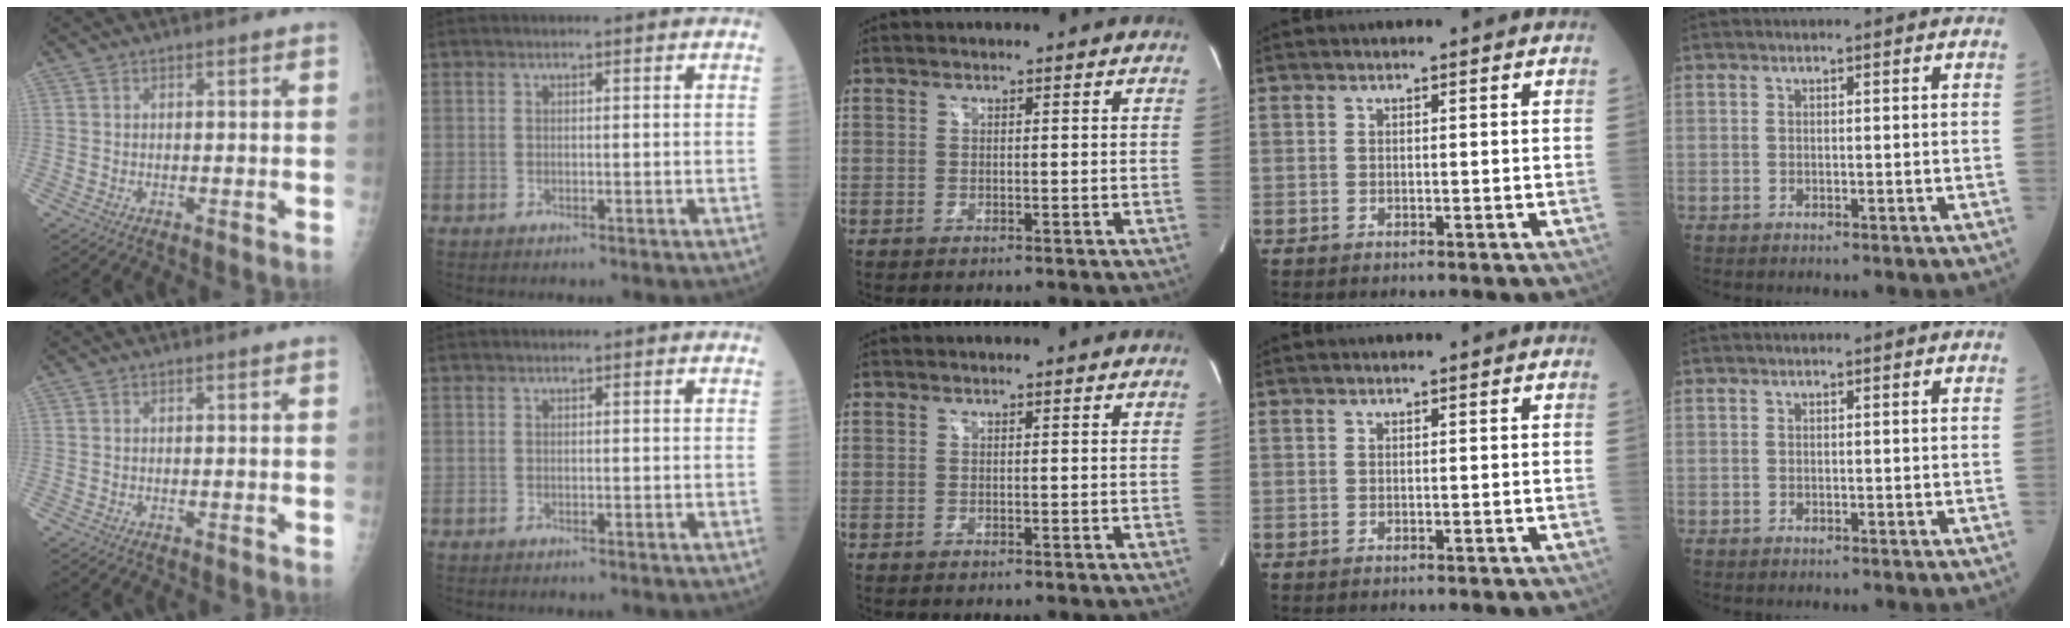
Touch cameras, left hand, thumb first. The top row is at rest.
{}